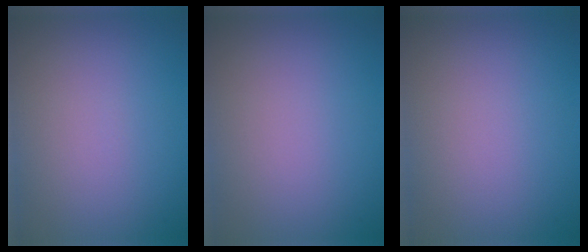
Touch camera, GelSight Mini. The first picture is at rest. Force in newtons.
{"total": 0.0}
{"total": 0.0}